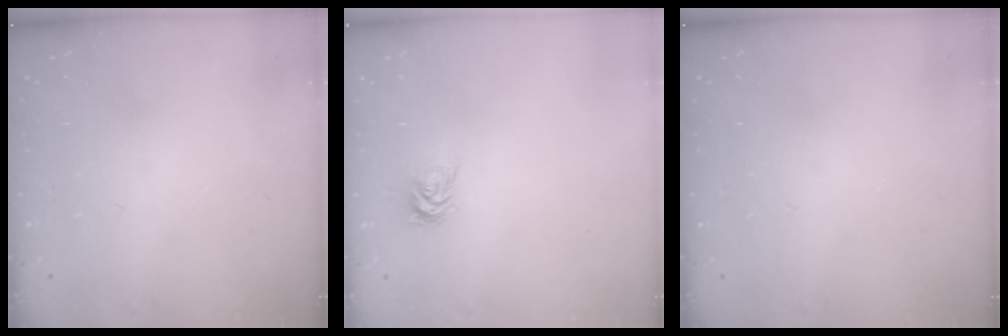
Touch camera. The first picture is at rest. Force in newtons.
{"total": 3.2, "press": 3.1, "slide": 0.5}
{"total": 0.0}